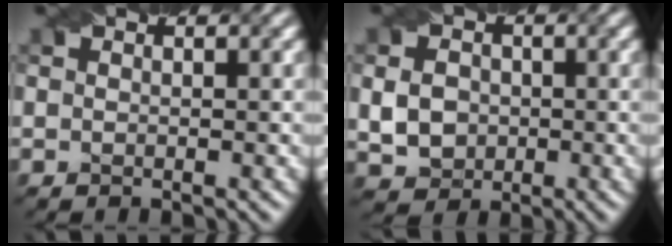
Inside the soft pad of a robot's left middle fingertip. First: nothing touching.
{"total": 3.9, "force": [-0.5, 3.2, 2.0], "torque": [-0.048, 0.000, -0.013]}